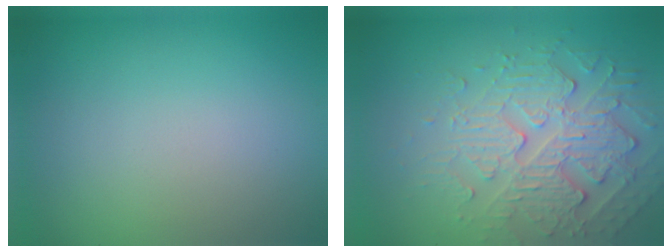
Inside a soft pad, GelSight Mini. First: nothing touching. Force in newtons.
{"total": 4.7, "press": 4.2, "slide": 2.3}